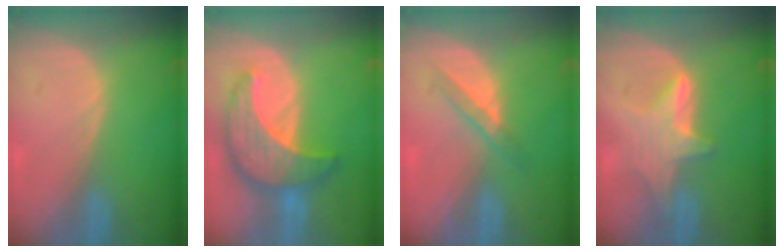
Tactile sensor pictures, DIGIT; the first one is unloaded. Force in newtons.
{"total": 10.0, "press": 10.0, "slide": 0.8}
{"total": 3.4, "press": 3.2, "slide": 1.1}
{"total": 5.6, "press": 5.6, "slide": 0.4}